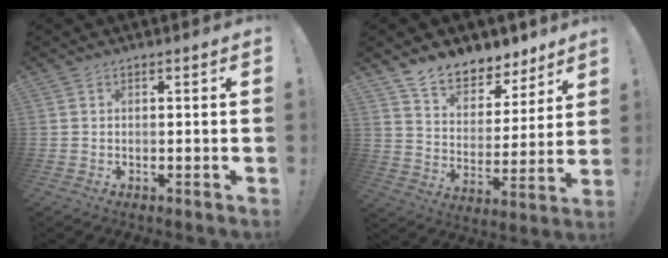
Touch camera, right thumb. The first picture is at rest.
{"total": 10.8, "force": [9.3, 4.6, 2.9], "torque": [-0.061, -0.079, 0.173]}